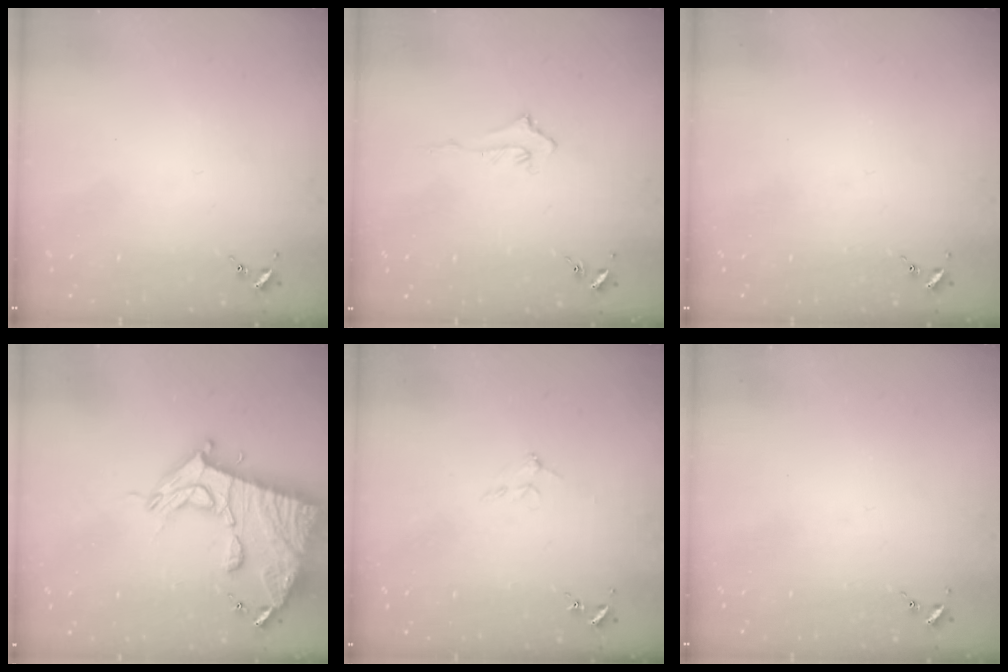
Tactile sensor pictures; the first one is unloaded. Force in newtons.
{"total": 3.4, "press": 3.4, "slide": 0.4}
{"total": 0.0}
{"total": 19.3, "press": 19.3, "slide": 1.6}
{"total": 5.0, "press": 5.0, "slide": 0.9}
{"total": 0.0}